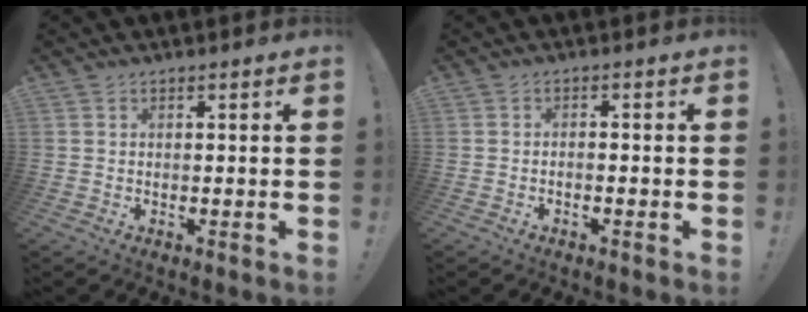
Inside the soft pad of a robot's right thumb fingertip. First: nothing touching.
{"total": 1.4, "force": [-1.1, -0.1, 0.8], "torque": [-0.014, -0.001, -0.019]}